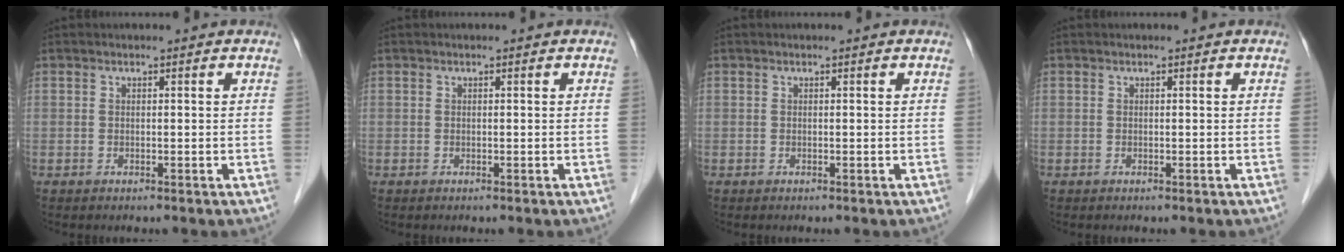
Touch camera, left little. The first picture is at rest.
{"total": 0.0}
{"total": 0.0}
{"total": 0.0}